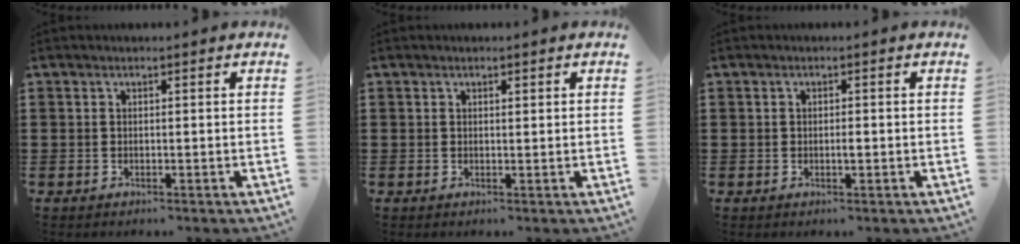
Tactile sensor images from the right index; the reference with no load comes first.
{"total": 0.6, "force": [0.3, 0.3, 0.4], "torque": [-0.008, 0.003, 0.006]}
{"total": 1.3, "force": [-0.2, 0.5, 1.2], "torque": [-0.022, -0.001, -0.004]}